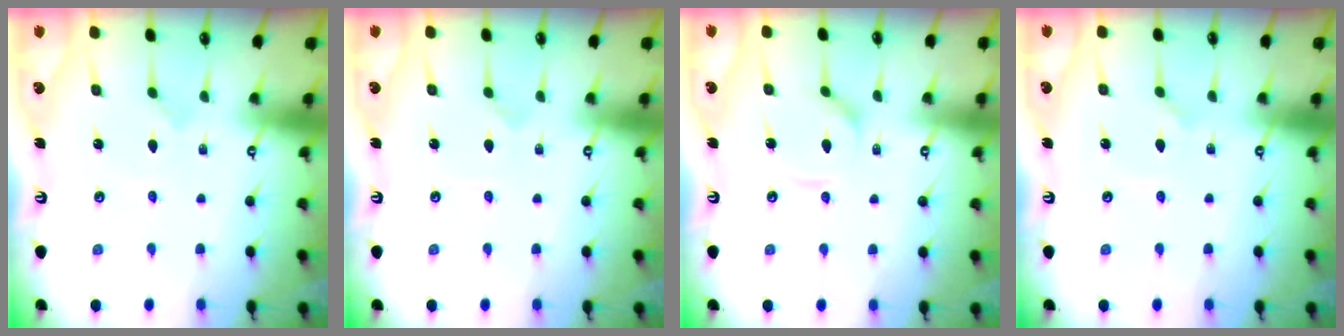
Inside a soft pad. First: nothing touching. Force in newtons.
{"total": 0.8, "press": 0.8, "slide": 0.1}
{"total": 4.6, "press": 4.6, "slide": 0.4}
{"total": 2.1, "press": 2.1, "slide": 0.1}